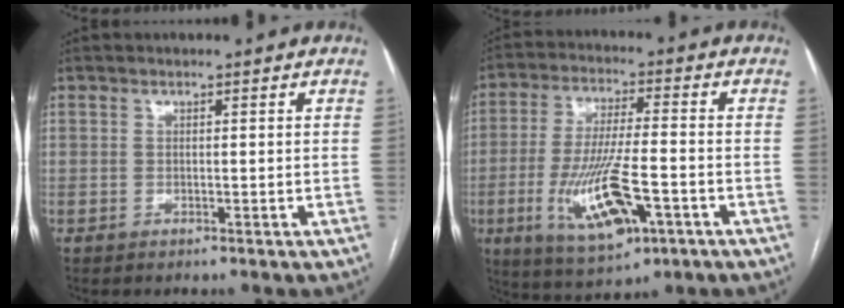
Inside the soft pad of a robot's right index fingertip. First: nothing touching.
{"total": 13.8, "force": [-4.7, 3.3, 12.5], "torque": [-0.247, -0.017, -0.074]}